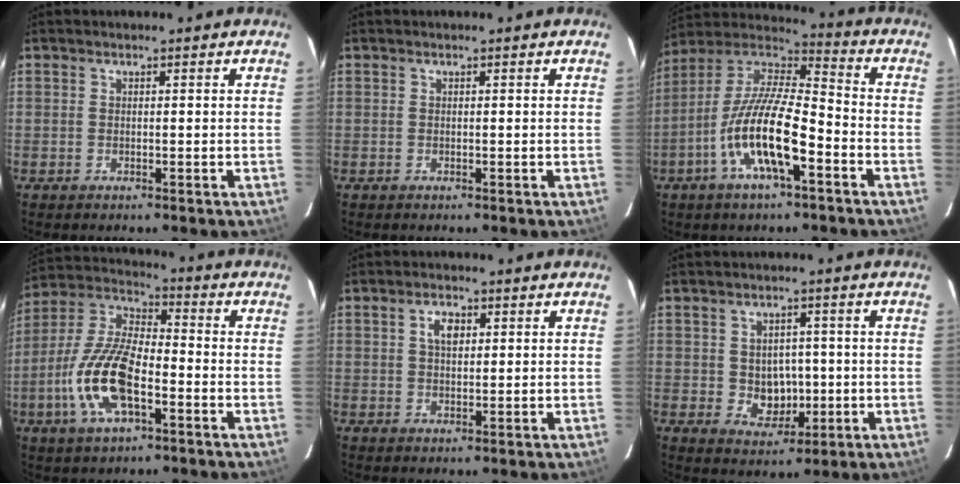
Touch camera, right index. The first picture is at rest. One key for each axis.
{"total": 0.0}
{"total": 16.6, "fx": -6.8, "fy": 4.5, "fz": 14.5, "tx": -0.283, "ty": -0.010, "tz": -0.136}
{"total": 15.2, "fx": -5.3, "fy": 6.0, "fz": 12.9, "tx": -0.276, "ty": -0.002, "tz": -0.106}
{"total": 3.3, "fx": 1.1, "fy": 2.0, "fz": 2.5, "tx": -0.042, "ty": 0.008, "tz": 0.020}
{"total": 4.6, "fx": -0.8, "fy": 3.7, "fz": 2.7, "tx": -0.047, "ty": 0.004, "tz": -0.005}